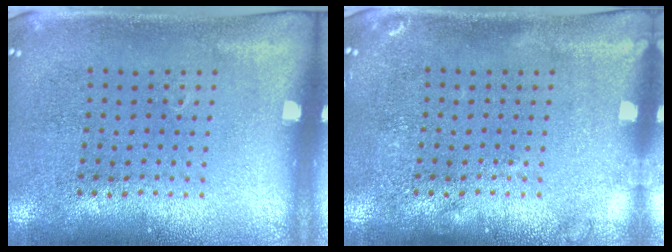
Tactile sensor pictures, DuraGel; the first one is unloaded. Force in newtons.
{"total": 1.2, "press": 1.1, "slide": 0.2}